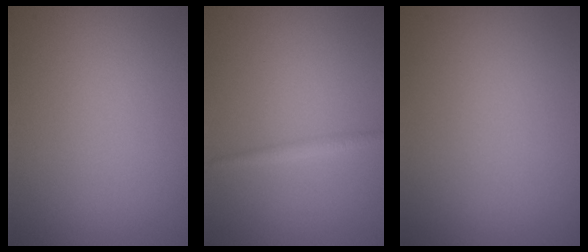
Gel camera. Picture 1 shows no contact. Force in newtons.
{"total": 1.1, "press": 1.1, "slide": 0.1}
{"total": 0.0}